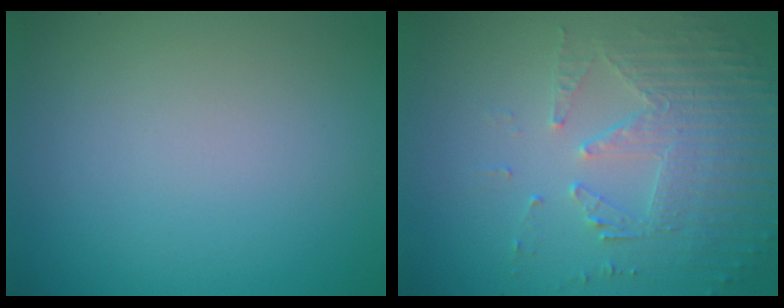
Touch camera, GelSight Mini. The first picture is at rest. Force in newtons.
{"total": 5.7, "press": 3.7, "slide": 4.3}